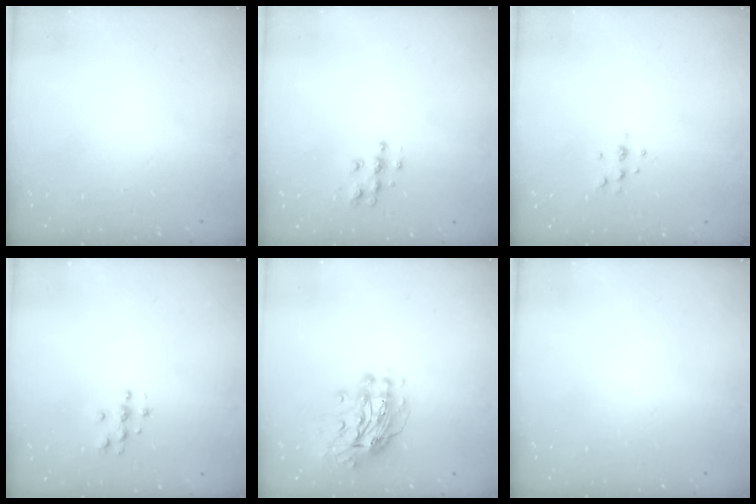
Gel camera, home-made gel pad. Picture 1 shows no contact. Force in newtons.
{"total": 6.5, "press": 6.5, "slide": 0.2}
{"total": 4.1, "press": 4.1, "slide": 0.8}
{"total": 3.9, "press": 3.8, "slide": 0.4}
{"total": 13.4, "press": 13.3, "slide": 1.3}
{"total": 0.0}